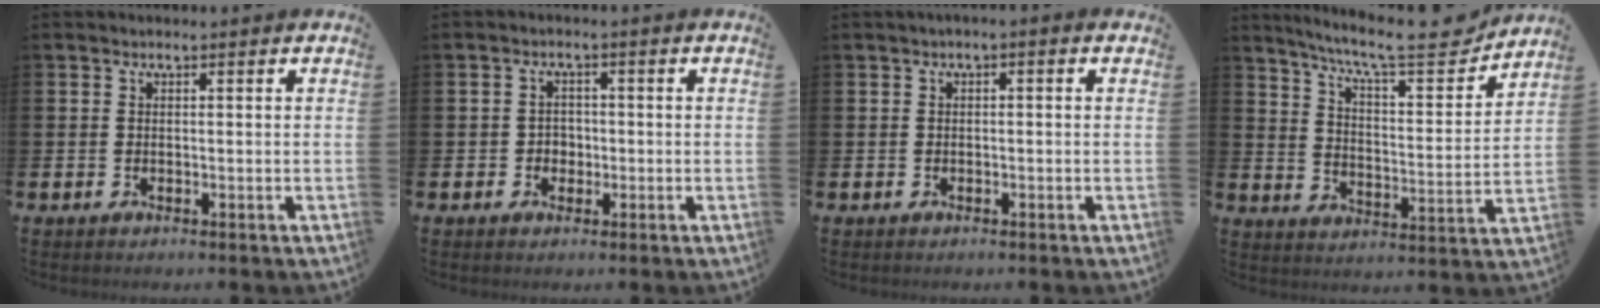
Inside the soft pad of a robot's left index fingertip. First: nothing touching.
{"total": 2.0, "force": [-0.4, 1.9, 0.5], "torque": [-0.002, 0.003, -0.014]}
{"total": 0.8, "force": [-0.4, 0.2, 0.6], "torque": [-0.014, 0.001, -0.008]}
{"total": 10.1, "force": [8.8, 1.3, 4.7], "torque": [-0.100, -0.059, 0.144]}